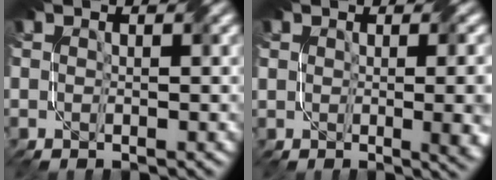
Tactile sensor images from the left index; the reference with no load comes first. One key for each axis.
{"total": 7.6, "fx": 0.0, "fy": 3.9, "fz": 6.5, "tx": -0.040, "ty": -0.012, "tz": 0.015}